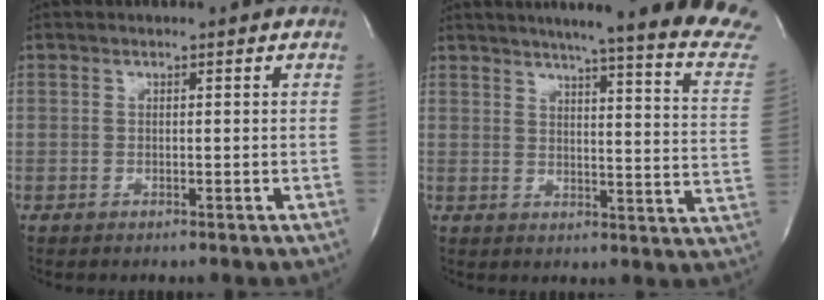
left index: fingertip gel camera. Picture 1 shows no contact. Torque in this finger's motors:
{"motor_torque": [0.12, -0.22, 0.46, 0.11]}